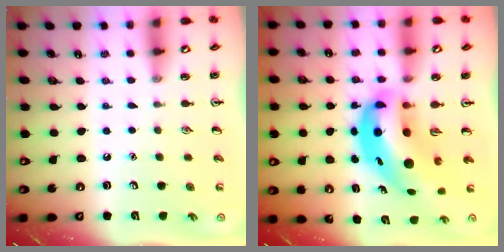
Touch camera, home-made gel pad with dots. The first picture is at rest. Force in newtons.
{"total": 13.4, "press": 12.9, "slide": 3.7}